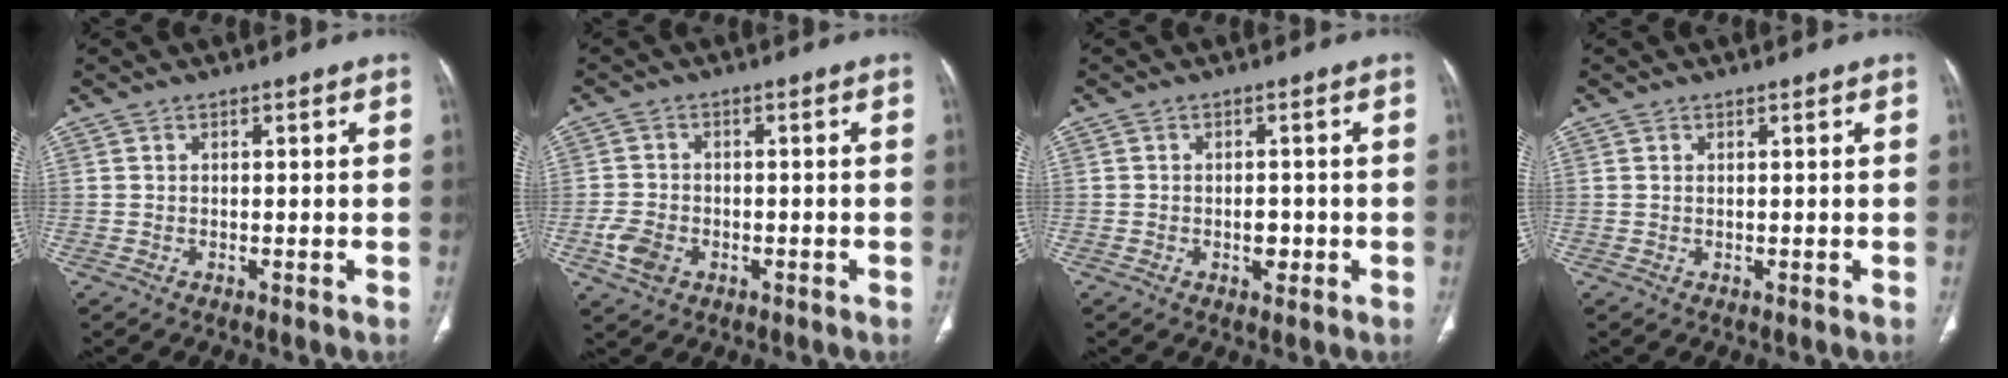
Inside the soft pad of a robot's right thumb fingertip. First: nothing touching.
{"total": 5.0, "force": [-1.9, 3.7, 2.8], "torque": [-0.054, 0.009, -0.032]}
{"total": 2.6, "force": [-0.7, 1.7, 1.9], "torque": [-0.017, 0.004, -0.007]}
{"total": 0.0}